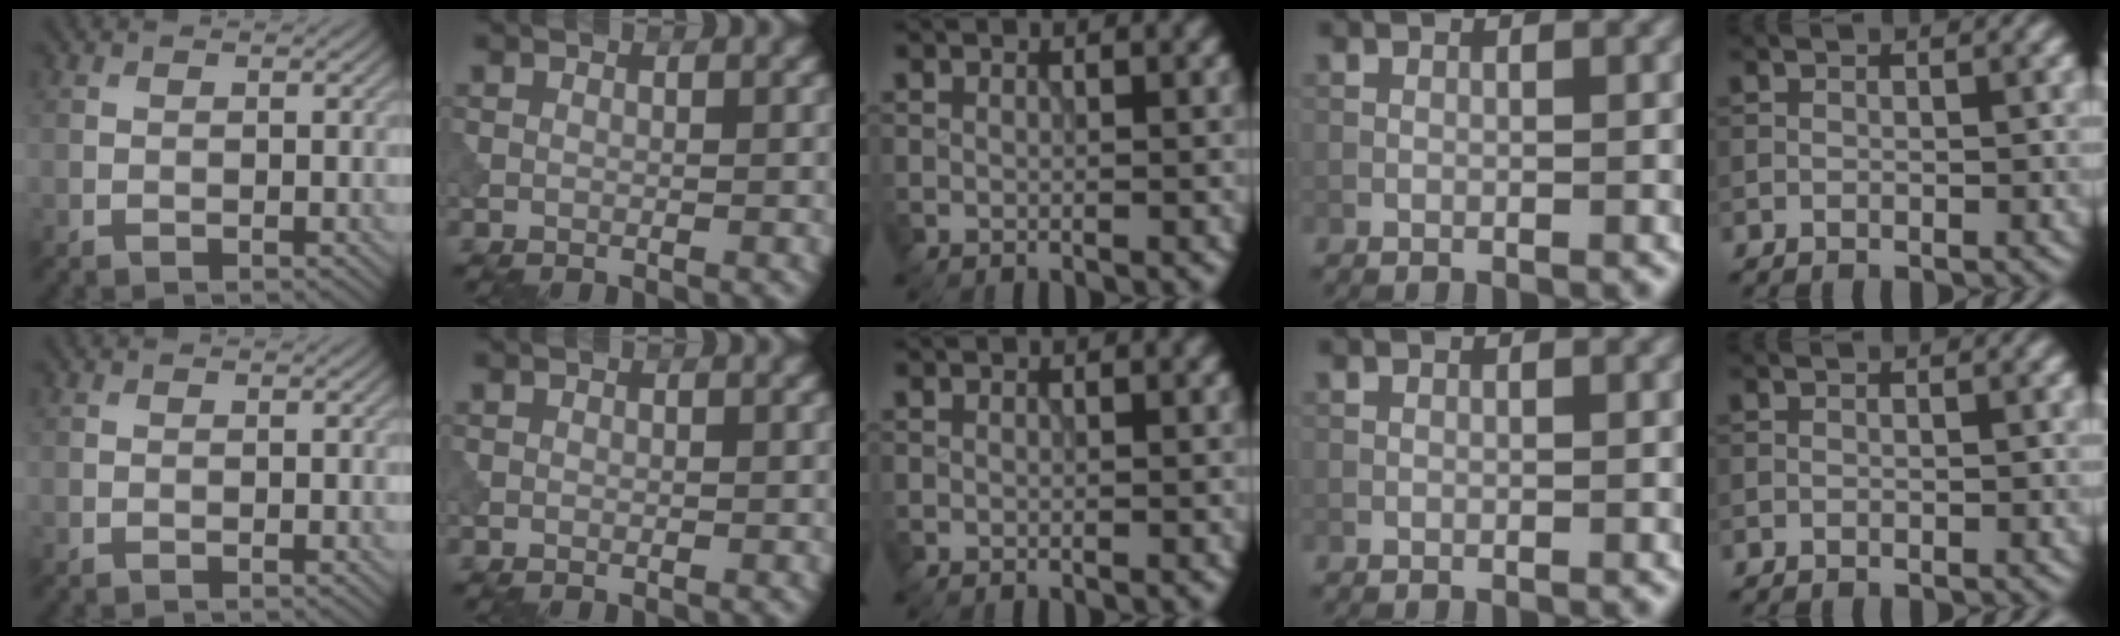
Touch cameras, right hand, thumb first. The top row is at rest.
{}